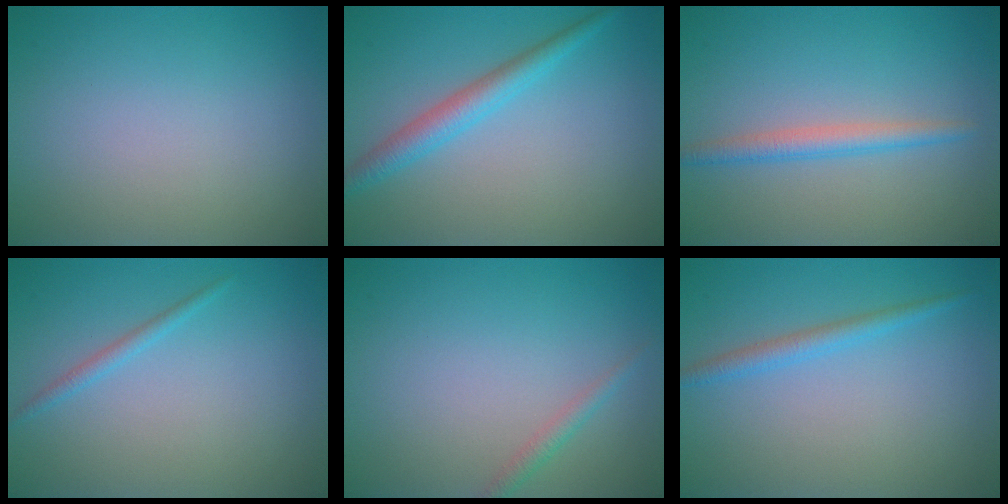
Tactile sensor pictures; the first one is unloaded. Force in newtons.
{"total": 2.9, "press": 2.9, "slide": 0.1}
{"total": 2.2, "press": 2.2, "slide": 0.0}
{"total": 1.0, "press": 1.0, "slide": 0.1}
{"total": 1.2, "press": 1.2, "slide": 0.1}
{"total": 1.8, "press": 1.8, "slide": 0.1}